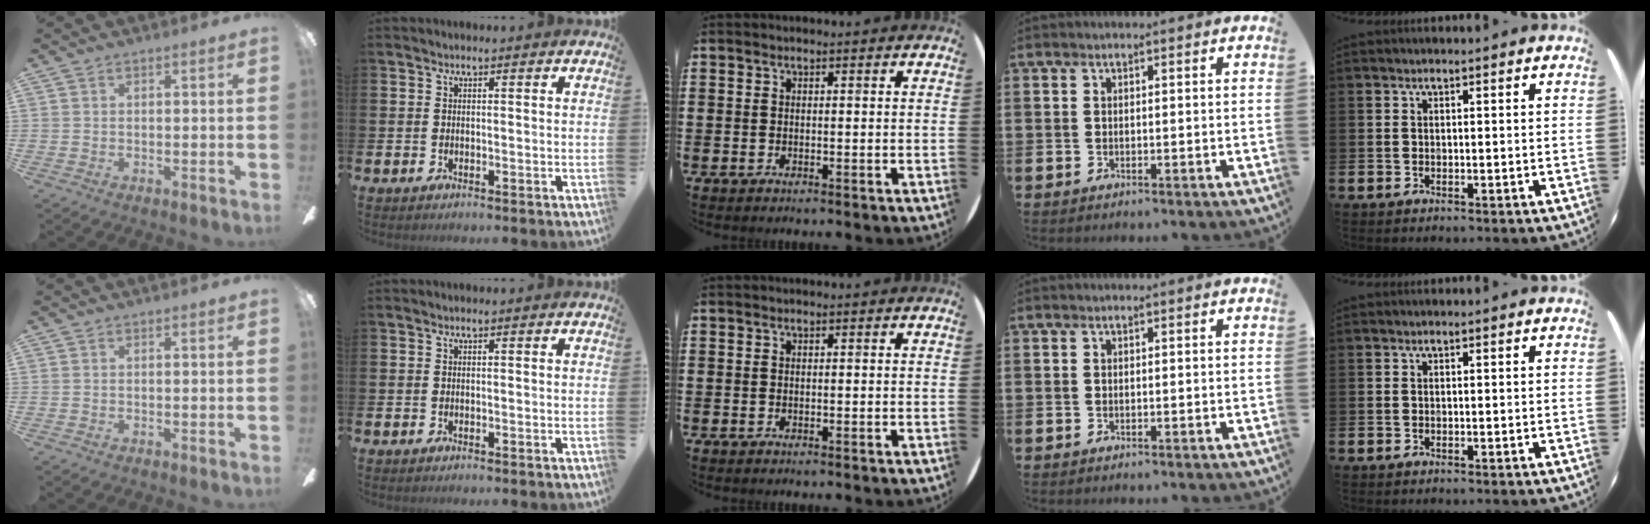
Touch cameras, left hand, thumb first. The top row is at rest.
{}